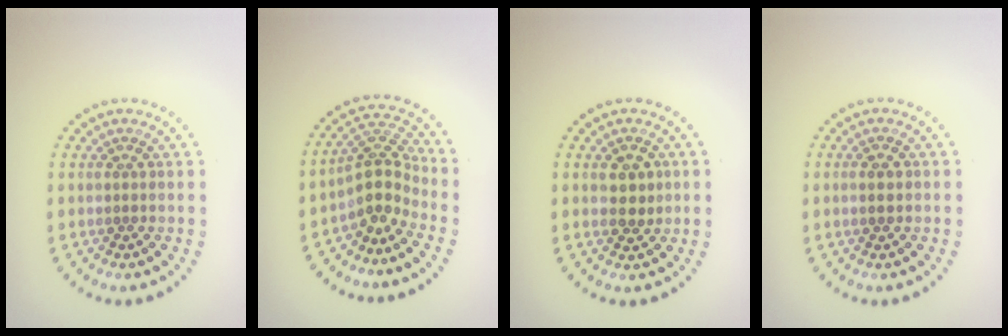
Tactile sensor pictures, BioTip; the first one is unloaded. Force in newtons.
{"total": 3.6, "press": 2.7, "slide": 2.5}
{"total": 2.5, "press": 2.4, "slide": 0.4}
{"total": 1.7, "press": 1.7, "slide": 0.0}